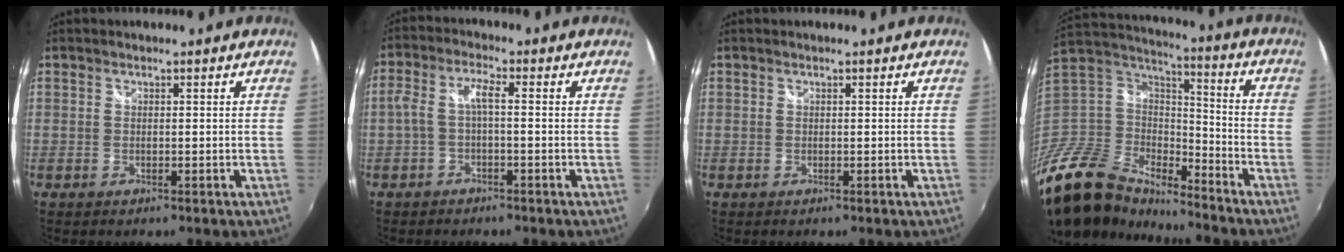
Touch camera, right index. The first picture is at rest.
{"total": 4.2, "force": [-1.0, 0.8, 4.0], "torque": [-0.087, 0.010, -0.018]}
{"total": 0.0}
{"total": 18.9, "force": [-14.9, 9.2, 7.2], "torque": [-0.177, 0.004, -0.280]}